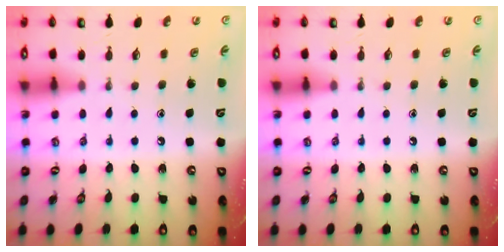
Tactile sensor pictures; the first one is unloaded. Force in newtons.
{"total": 0.0}